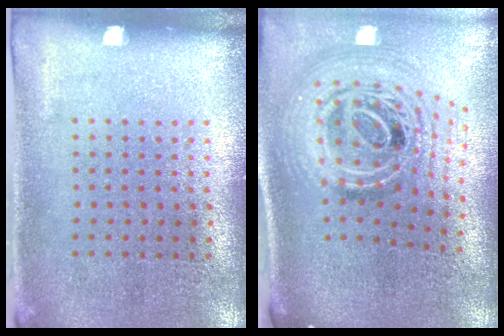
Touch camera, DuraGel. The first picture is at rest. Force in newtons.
{"total": 2.4, "press": 1.7, "slide": 1.6}